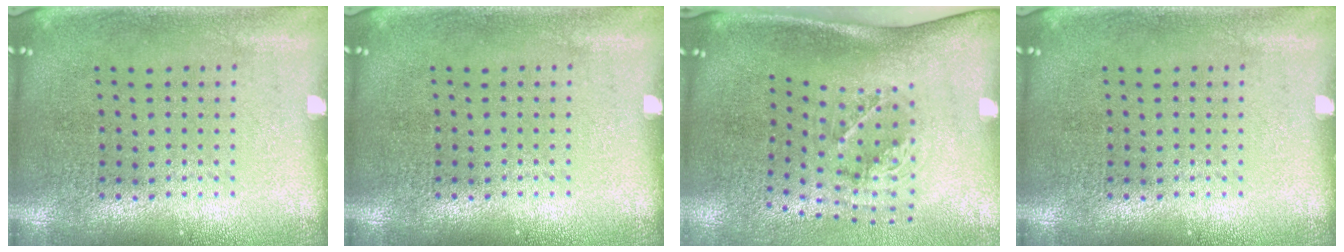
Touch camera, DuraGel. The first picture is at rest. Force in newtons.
{"total": 0.0}
{"total": 1.9, "press": 1.2, "slide": 1.5}
{"total": 0.0}